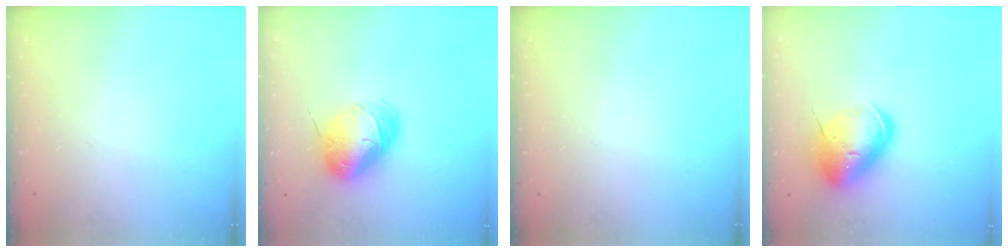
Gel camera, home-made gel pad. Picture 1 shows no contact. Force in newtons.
{"total": 9.2, "press": 9.0, "slide": 2.1}
{"total": 0.0}
{"total": 16.1, "press": 15.8, "slide": 2.8}